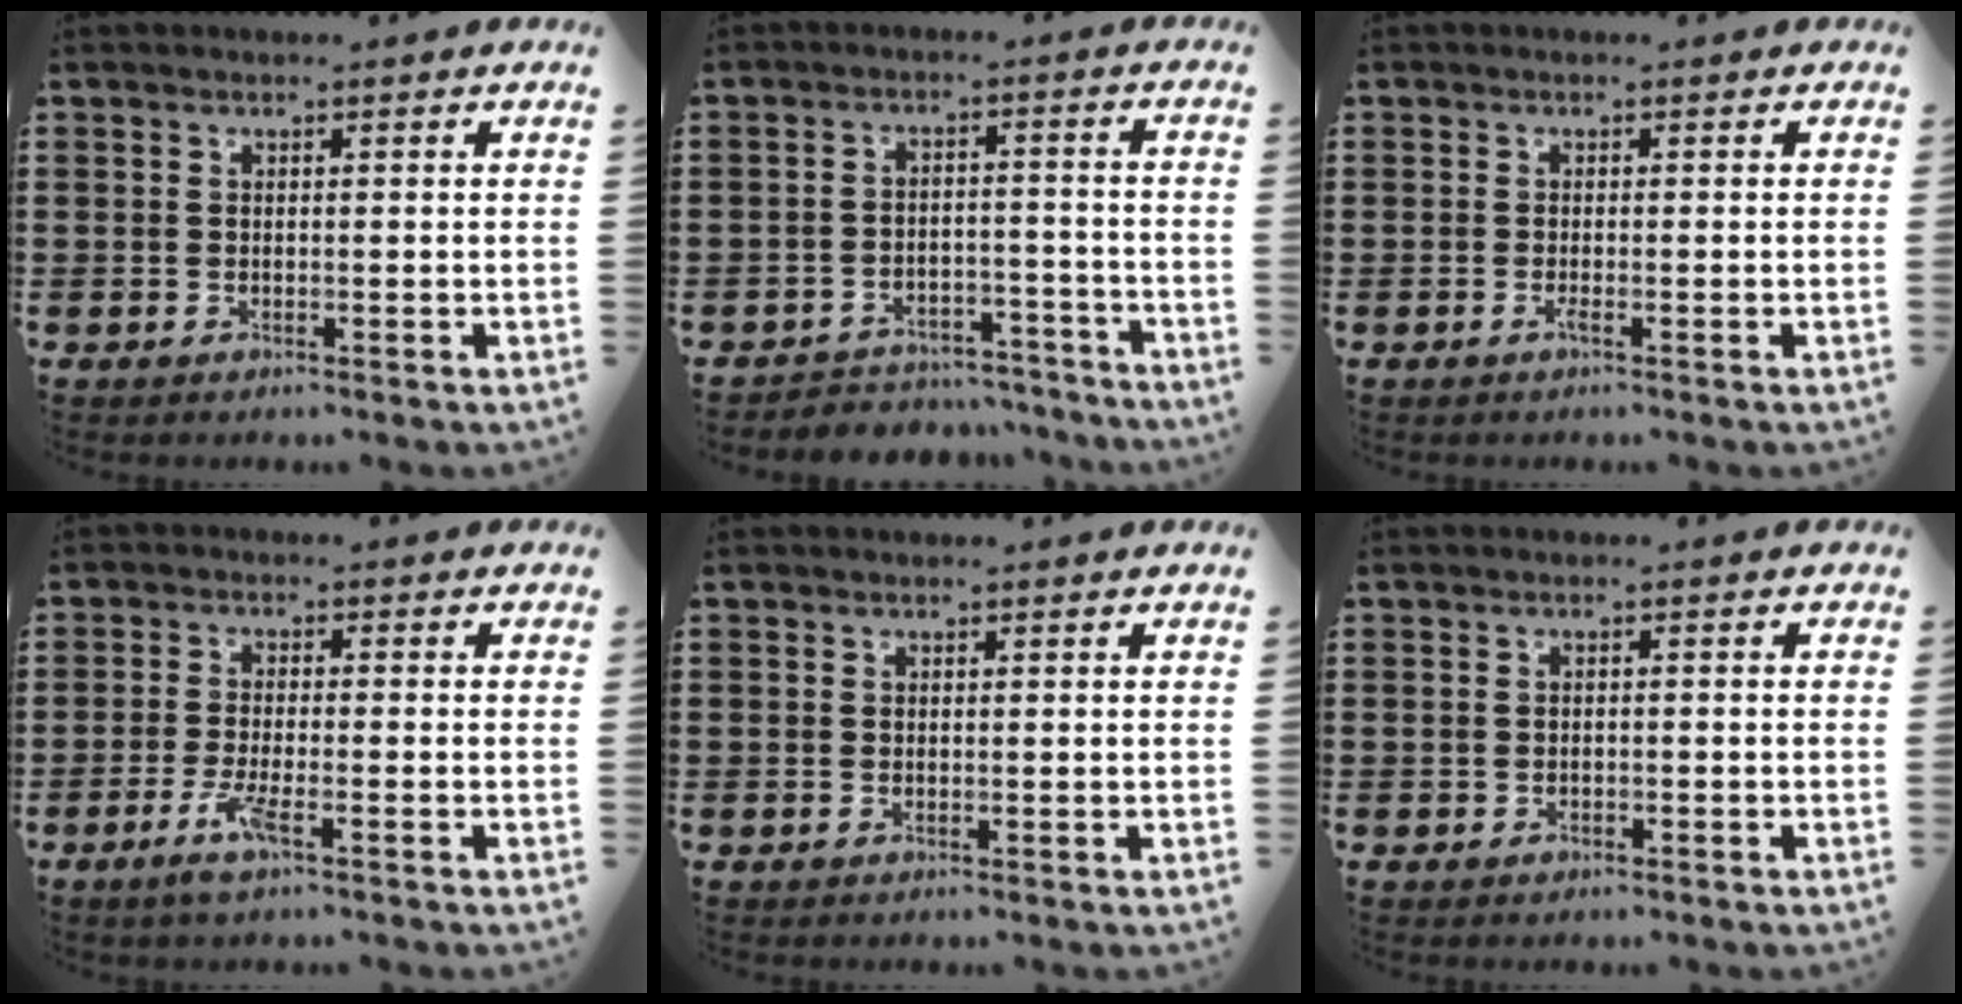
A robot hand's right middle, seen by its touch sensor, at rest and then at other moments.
{"total": 4.4, "force": [-4.3, 0.7, 0.0], "torque": [-0.006, 0.005, -0.091]}
{"total": 0.8, "force": [-0.4, 0.0, 0.6], "torque": [-0.013, -0.003, -0.008]}
{"total": 4.4, "force": [-2.1, 0.7, 3.8], "torque": [-0.081, -0.008, -0.042]}
{"total": 0.0}
{"total": 0.6, "force": [-0.5, 0.4, 0.2], "torque": [-0.008, -0.002, -0.009]}